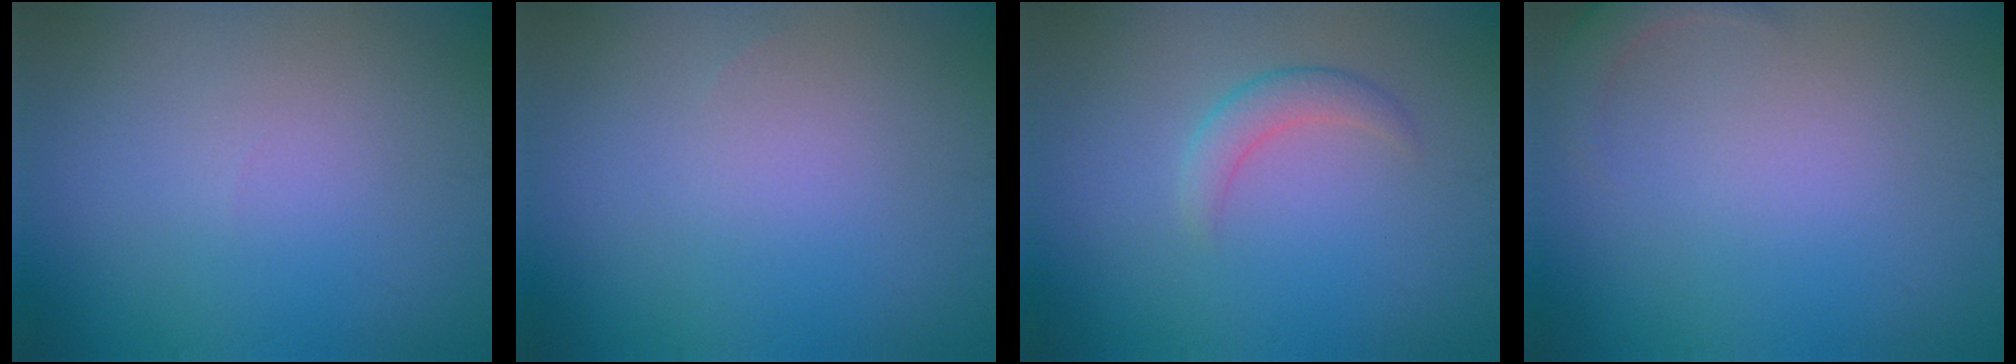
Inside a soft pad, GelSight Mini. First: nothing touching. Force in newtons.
{"total": 0.0}
{"total": 1.9, "press": 1.9, "slide": 0.1}
{"total": 1.6, "press": 1.6, "slide": 0.3}